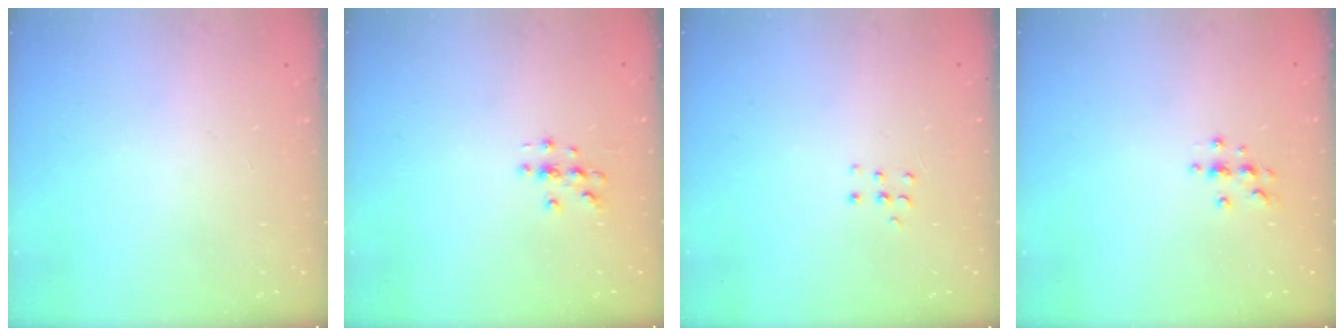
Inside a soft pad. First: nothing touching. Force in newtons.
{"total": 3.0, "press": 3.0, "slide": 0.3}
{"total": 3.8, "press": 3.8, "slide": 0.4}
{"total": 4.2, "press": 4.2, "slide": 0.5}